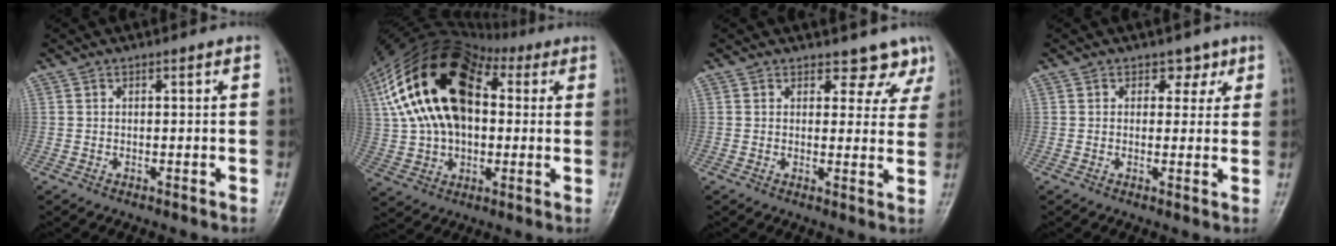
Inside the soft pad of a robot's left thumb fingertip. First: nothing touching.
{"total": 24.3, "force": [4.4, 15.5, 18.2], "torque": [-0.331, 0.029, 0.072]}
{"total": 5.8, "force": [4.8, 3.2, 0.6], "torque": [0.033, -0.028, 0.042]}
{"total": 3.3, "force": [1.7, 2.7, 1.1], "torque": [0.014, -0.005, 0.018]}